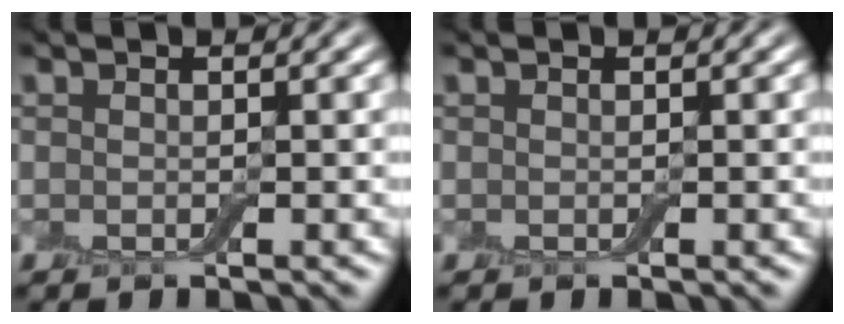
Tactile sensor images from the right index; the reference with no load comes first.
{"total": 0.0}